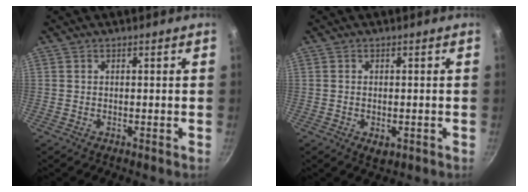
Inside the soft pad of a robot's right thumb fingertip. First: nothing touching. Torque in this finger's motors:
{"motor_torque": [-0.32, 0.07, -0.19, -0.03, -0.06]}